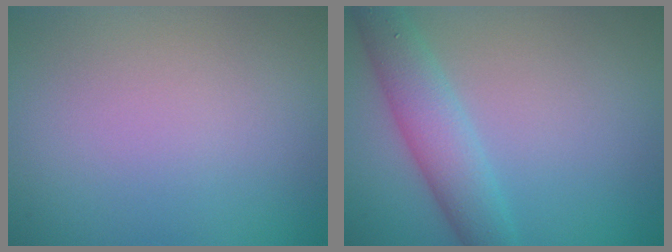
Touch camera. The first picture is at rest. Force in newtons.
{"total": 4.3, "press": 4.3, "slide": 0.1}